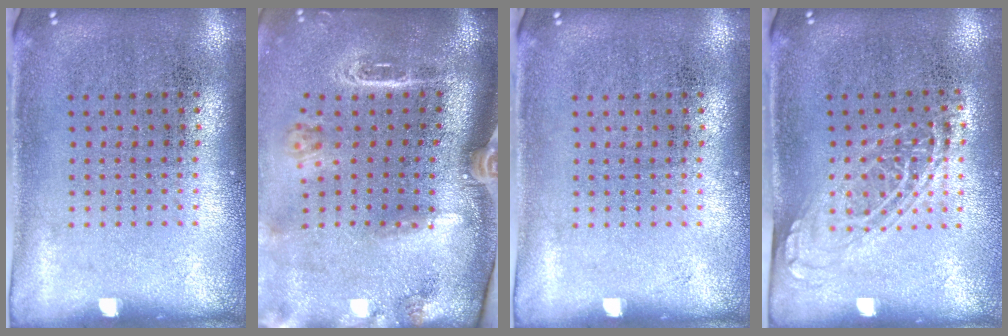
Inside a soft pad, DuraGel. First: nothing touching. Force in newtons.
{"total": 3.1, "press": 2.0, "slide": 2.3}
{"total": 0.0}
{"total": 1.4, "press": 1.1, "slide": 0.8}